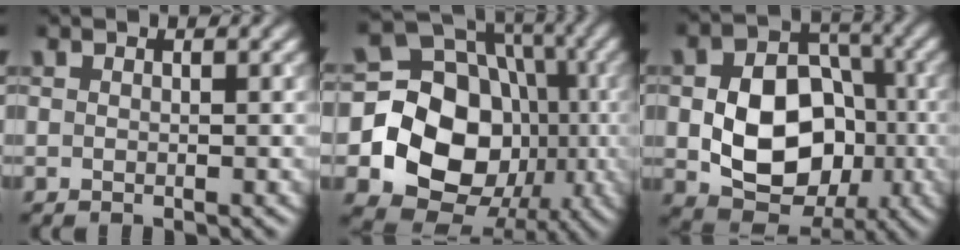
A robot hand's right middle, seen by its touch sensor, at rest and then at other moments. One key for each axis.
{"total": 16.7, "fx": -3.1, "fy": 14.2, "fz": 8.2, "tx": -0.131, "ty": -0.019, "tz": -0.070}
{"total": 10.0, "fx": -1.5, "fy": 7.4, "fz": 6.6, "tx": -0.112, "ty": -0.002, "tz": -0.024}